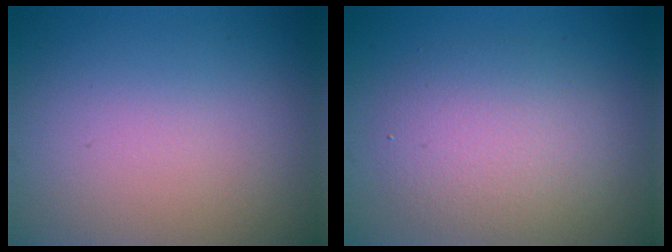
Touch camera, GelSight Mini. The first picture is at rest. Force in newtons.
{"total": 4.4, "press": 4.4, "slide": 0.3}